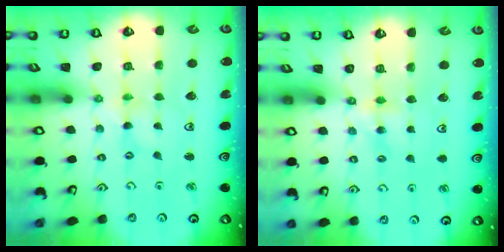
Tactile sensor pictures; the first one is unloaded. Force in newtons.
{"total": 3.8, "press": 3.7, "slide": 0.4}